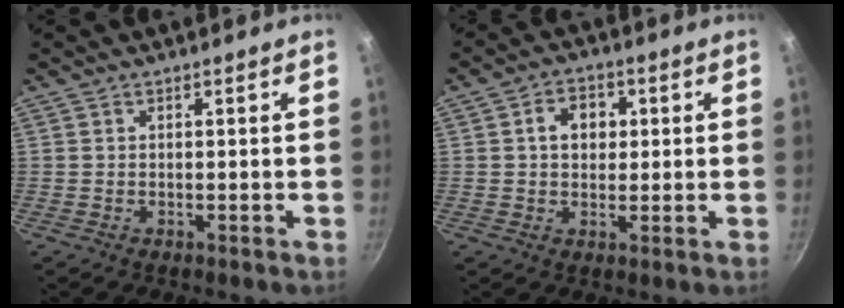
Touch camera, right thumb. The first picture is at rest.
{"total": 6.2, "force": [1.2, 4.8, 3.7], "torque": [-0.033, 0.008, 0.011]}